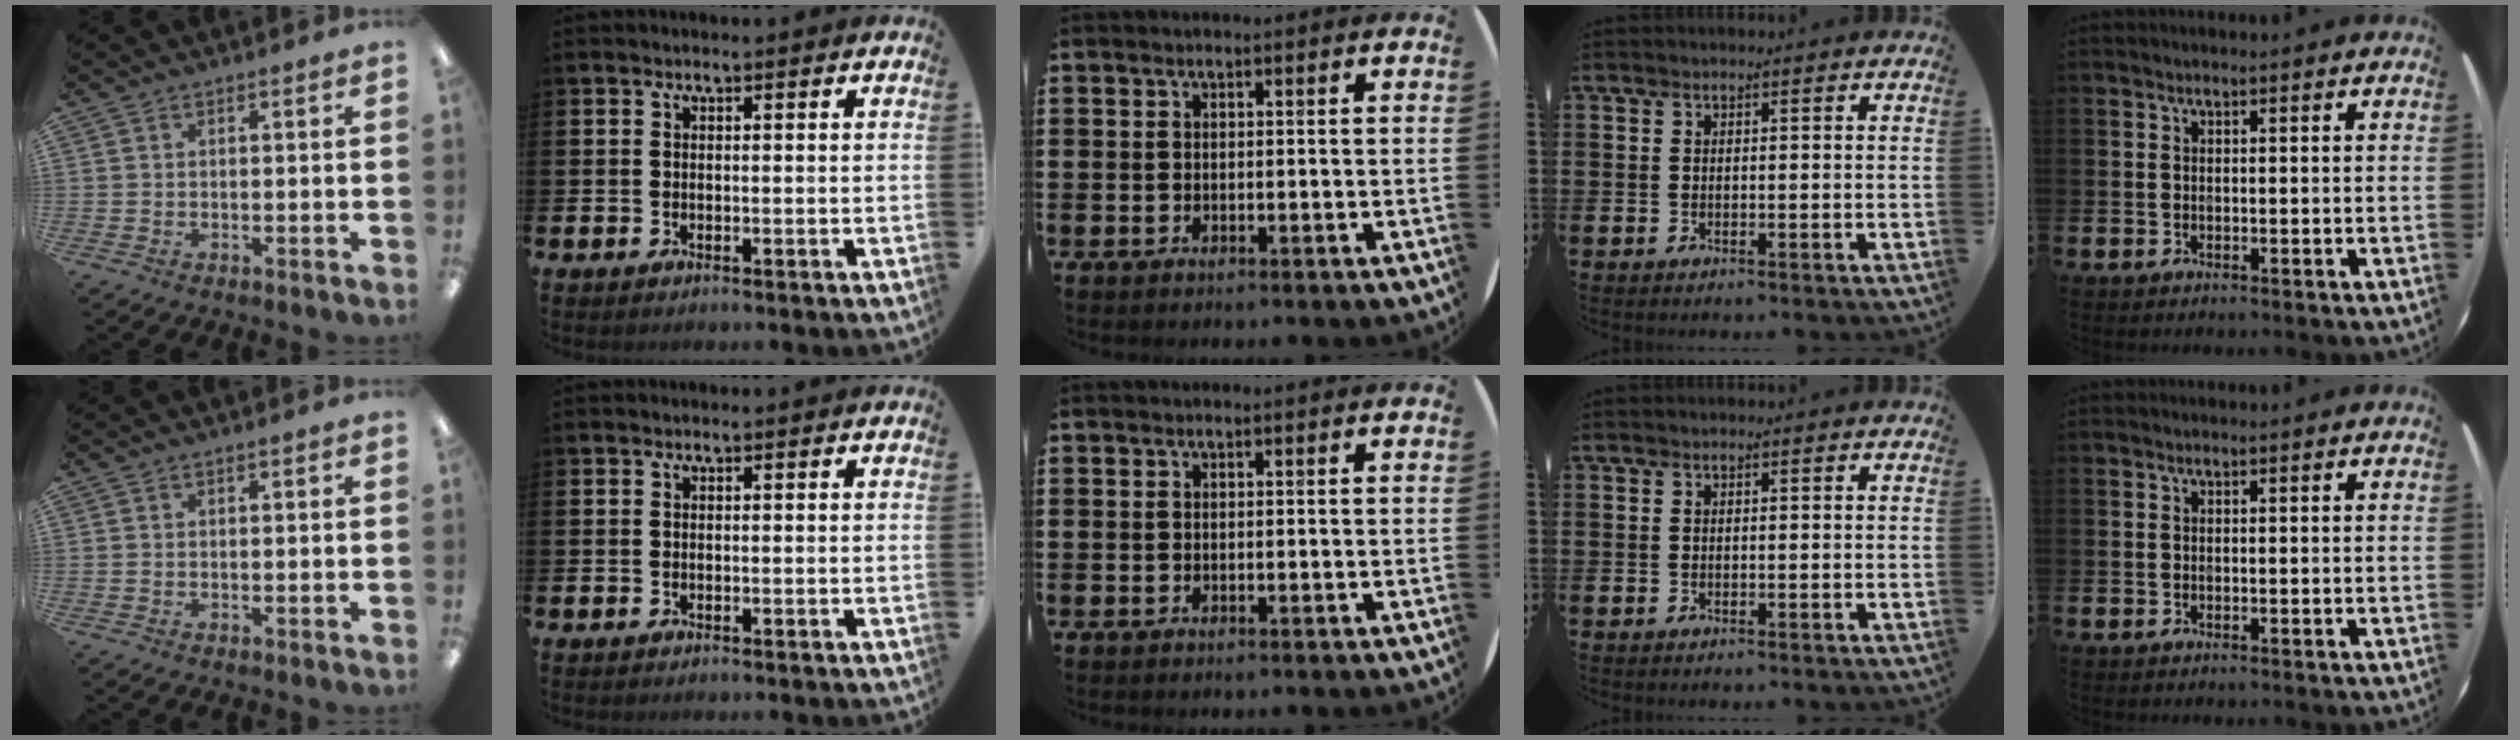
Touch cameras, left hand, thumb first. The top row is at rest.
{}